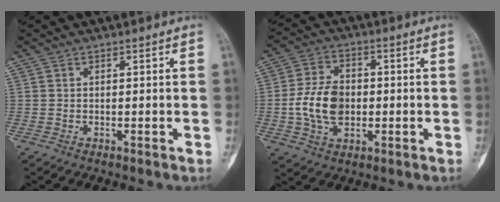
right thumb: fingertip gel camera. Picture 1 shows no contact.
{"total": 10.2, "force": [-1.0, 7.0, 7.4], "torque": [-0.127, 0.011, -0.020]}